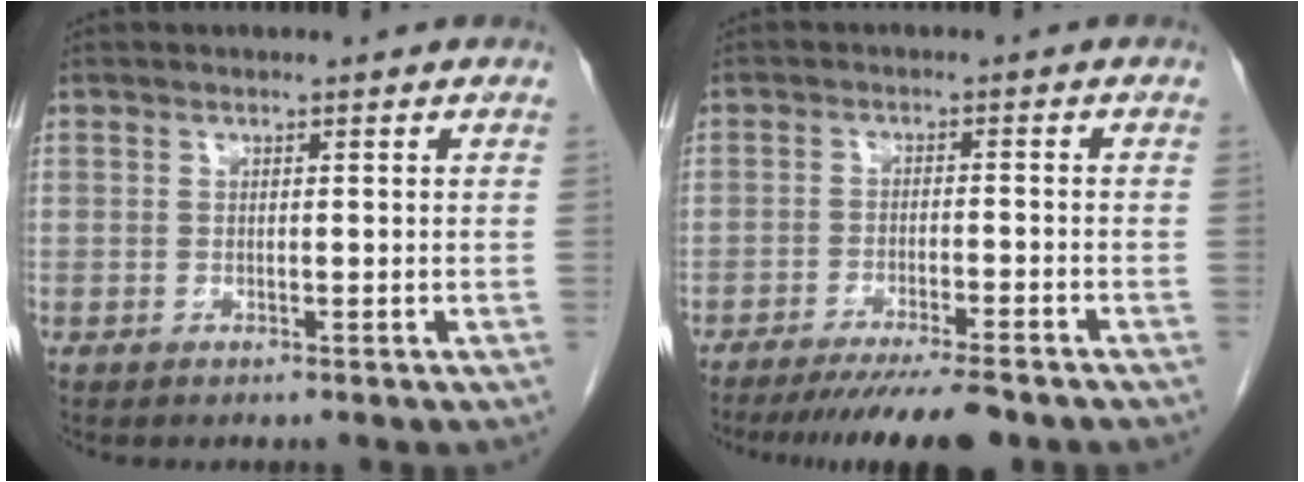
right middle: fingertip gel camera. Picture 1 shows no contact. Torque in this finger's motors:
{"motor_torque": [0.33, -0.25, 0.15, 0.10]}